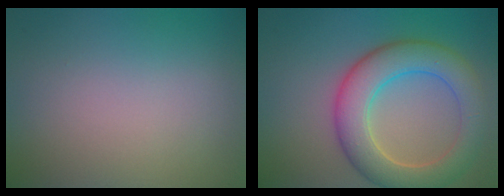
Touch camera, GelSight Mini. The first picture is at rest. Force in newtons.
{"total": 7.0, "press": 7.0, "slide": 0.3}